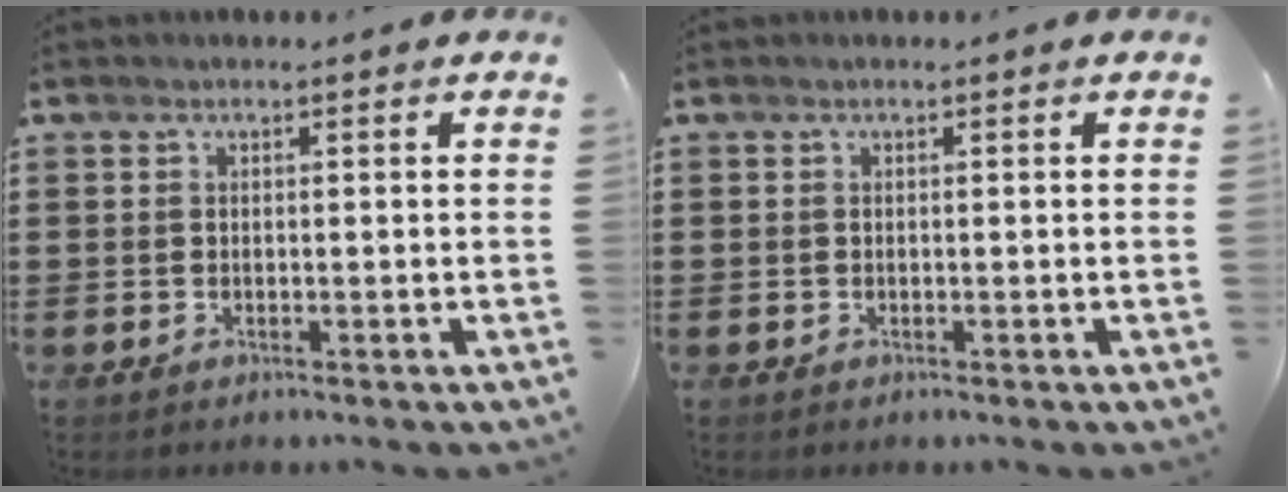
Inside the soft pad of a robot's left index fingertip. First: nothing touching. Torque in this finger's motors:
{"motor_torque": [-0.01, 0.02, 0.01, -0.01]}